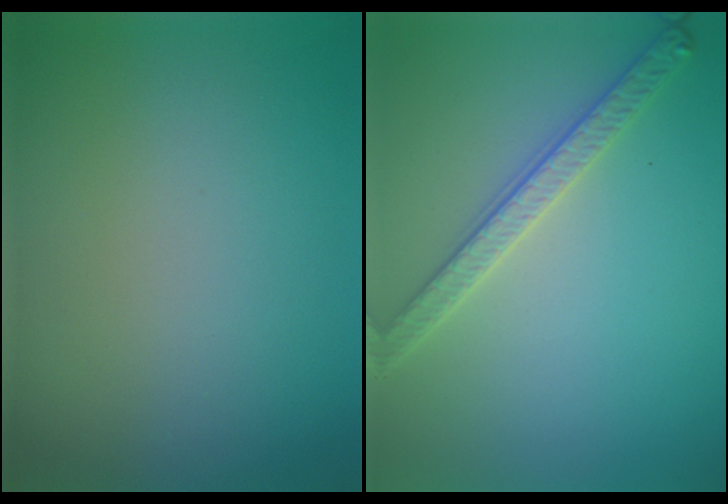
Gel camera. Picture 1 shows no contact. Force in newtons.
{"total": 2.8, "press": 2.7, "slide": 0.7}